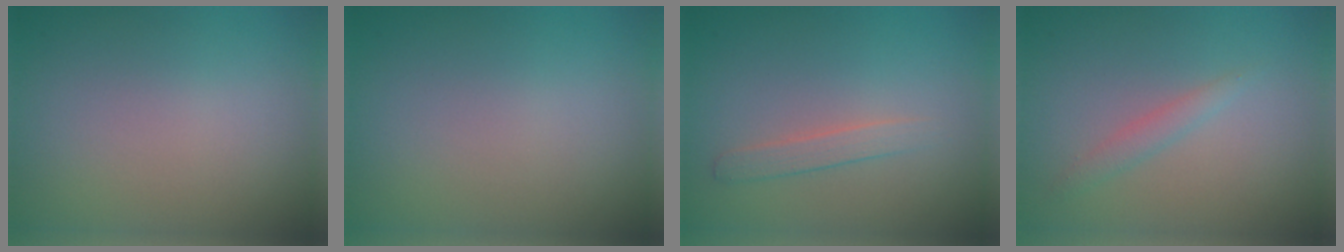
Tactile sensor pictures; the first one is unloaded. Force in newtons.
{"total": 0.0}
{"total": 1.4, "press": 1.4, "slide": 0.1}
{"total": 1.4, "press": 1.4, "slide": 0.1}